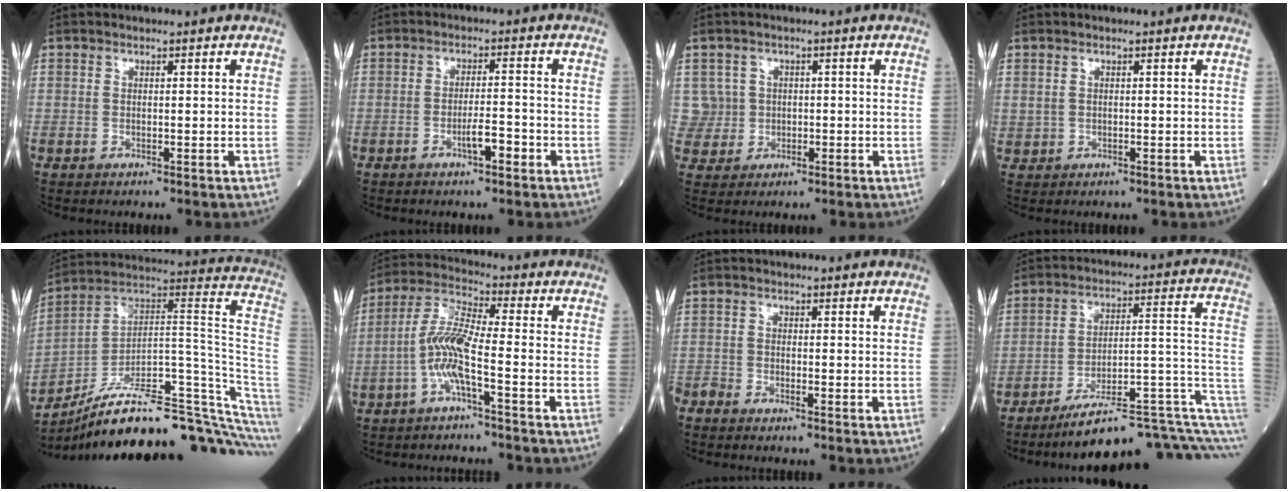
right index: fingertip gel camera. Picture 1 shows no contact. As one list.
[{"total": 3.6, "force": [-1.9, 0.7, 3.0], "torque": [-0.049, 0.004, -0.032]}, {"total": 4.2, "force": [0.4, 4.2, -0.4], "torque": [0.021, 0.014, 0.012]}, {"total": 1.0, "force": [0.2, 0.9, 0.3], "torque": [-0.005, 0.003, 0.010]}, {"total": 28.2, "force": [-20.8, 2.9, 18.8], "torque": [-0.166, 0.049, -0.310]}, {"total": 7.2, "force": [-2.7, 0.5, 6.7], "torque": [-0.146, 0.016, -0.057]}, {"total": 1.2, "force": [-1.1, 0.3, 0.5], "torque": [-0.014, -0.002, -0.020]}, {"total": 17.4, "force": [-10.7, 2.2, 13.6], "torque": [-0.129, 0.068, -0.158]}]